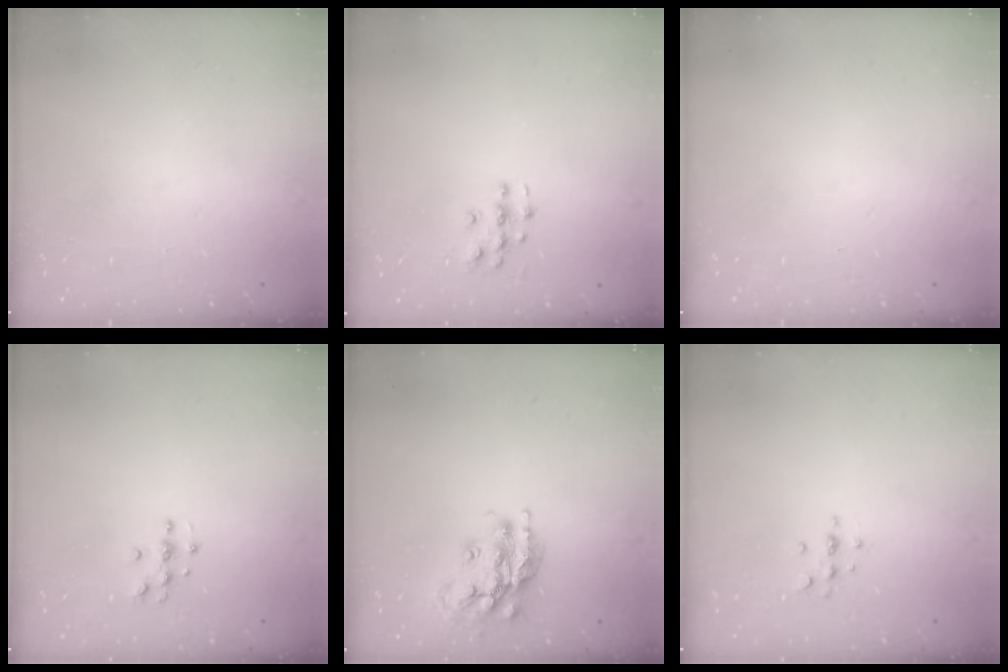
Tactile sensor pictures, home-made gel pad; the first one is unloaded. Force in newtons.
{"total": 3.6, "press": 3.6, "slide": 0.3}
{"total": 0.0}
{"total": 3.7, "press": 3.7, "slide": 0.5}
{"total": 15.7, "press": 15.7, "slide": 1.2}
{"total": 3.7, "press": 3.7, "slide": 0.5}